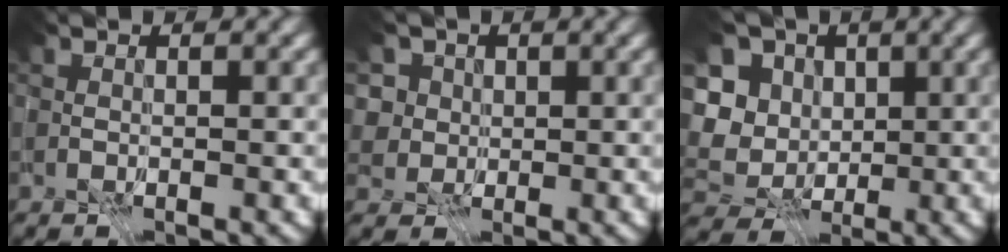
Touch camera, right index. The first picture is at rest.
{"total": 5.8, "force": [2.1, 4.5, 2.9], "torque": [-0.058, 0.011, 0.013]}
{"total": 8.2, "force": [-0.5, 7.1, 4.1], "torque": [-0.097, 0.004, -0.012]}